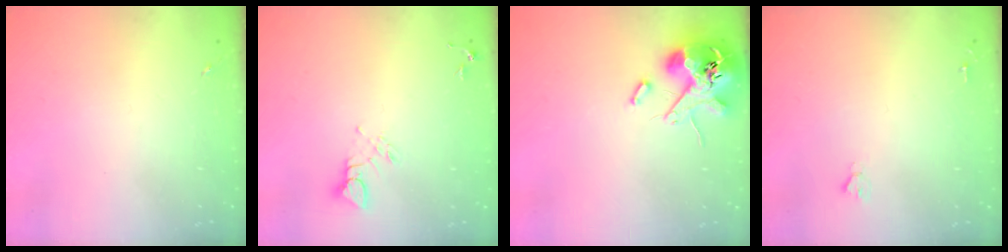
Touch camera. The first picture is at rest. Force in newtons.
{"total": 3.9, "press": 3.9, "slide": 0.5}
{"total": 12.3, "press": 12.2, "slide": 1.9}
{"total": 1.9, "press": 1.9, "slide": 0.2}